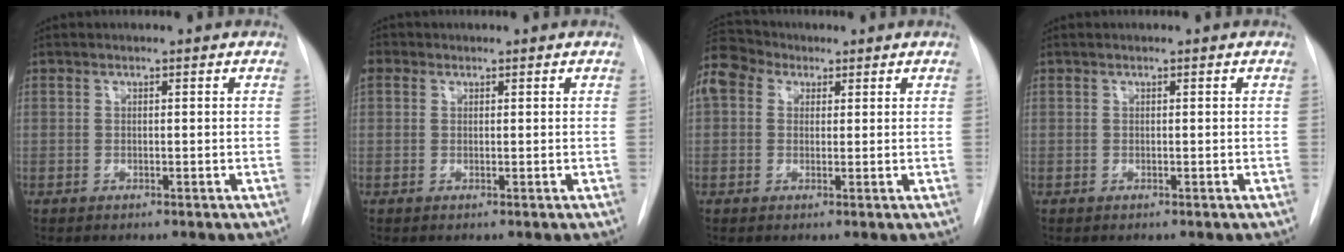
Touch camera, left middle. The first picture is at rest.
{"total": 1.4, "force": [0.6, 1.2, 0.2], "torque": [-0.004, 0.013, 0.012]}
{"total": 10.4, "force": [5.1, 7.8, 4.7], "torque": [-0.128, 0.054, 0.094]}
{"total": 0.0}